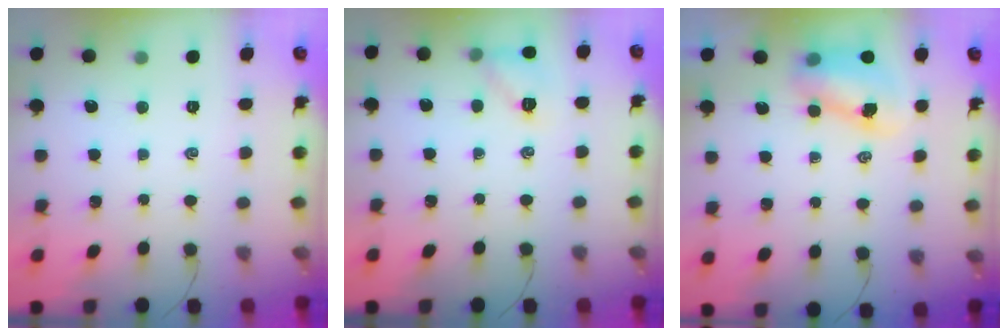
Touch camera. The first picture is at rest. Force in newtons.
{"total": 8.2, "press": 8.2, "slide": 1.0}
{"total": 7.6, "press": 7.4, "slide": 1.7}